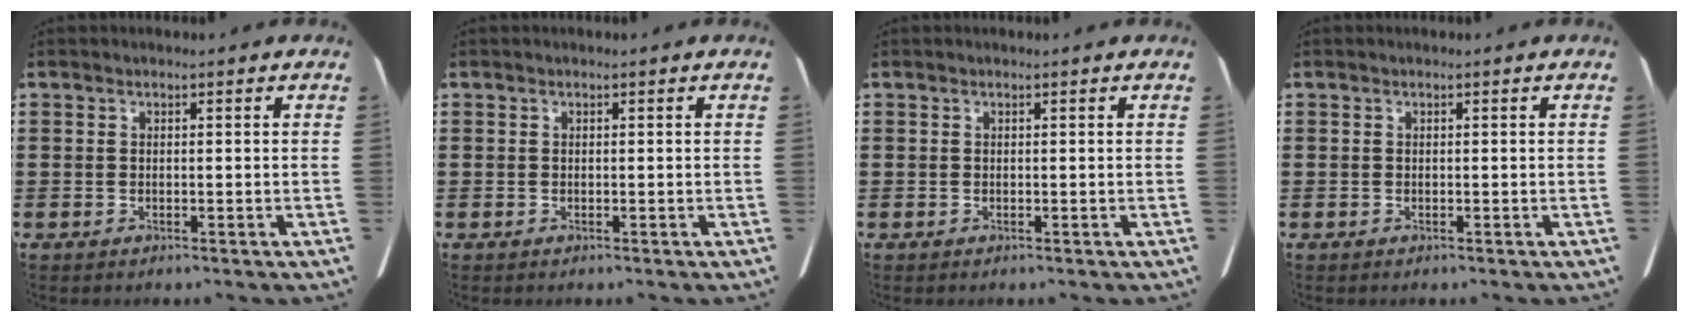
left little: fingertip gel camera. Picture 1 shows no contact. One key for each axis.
{"total": 0.0}
{"total": 0.0}
{"total": 0.0}